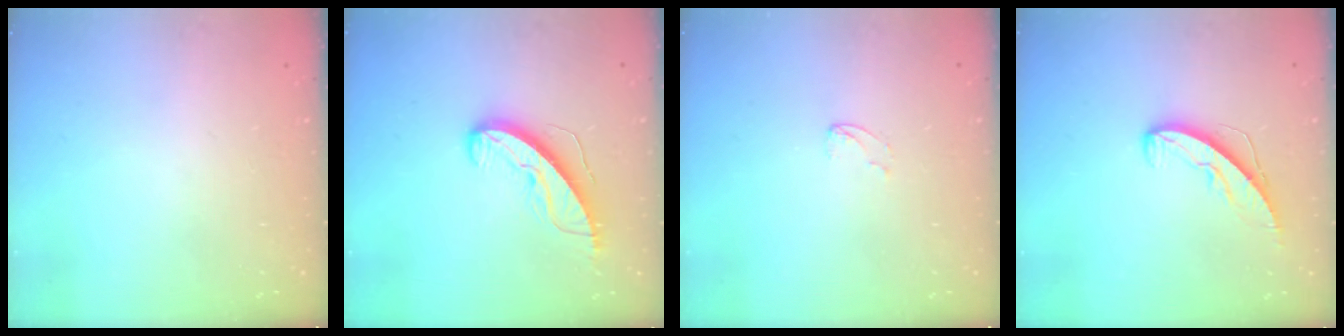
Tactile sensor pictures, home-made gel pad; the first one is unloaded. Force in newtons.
{"total": 9.8, "press": 9.8, "slide": 0.6}
{"total": 2.4, "press": 2.4, "slide": 0.2}
{"total": 7.2, "press": 7.2, "slide": 0.4}